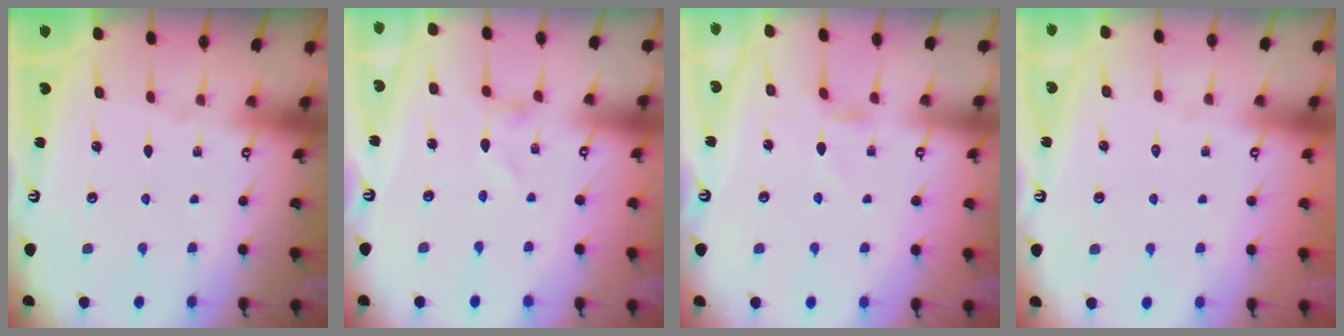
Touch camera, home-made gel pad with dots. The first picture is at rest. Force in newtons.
{"total": 0.0}
{"total": 3.0, "press": 2.9, "slide": 0.5}
{"total": 1.4, "press": 1.4, "slide": 0.1}